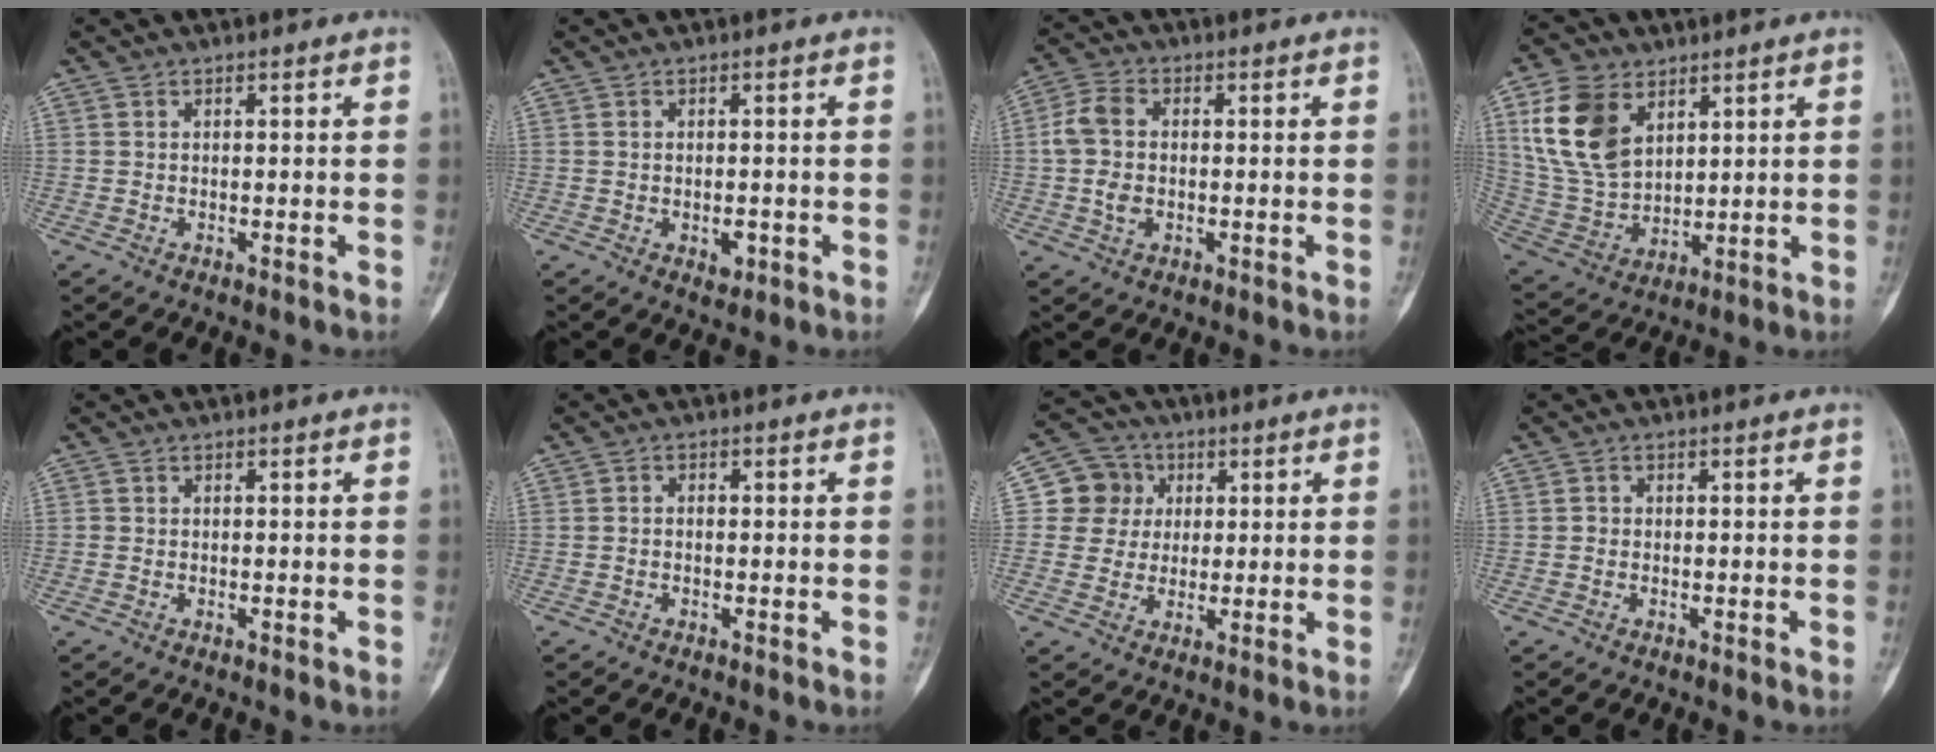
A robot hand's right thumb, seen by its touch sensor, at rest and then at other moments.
{"total": 2.5, "force": [-0.7, 1.5, 1.8], "torque": [-0.015, 0.000, -0.006]}
{"total": 6.7, "force": [-0.2, 4.5, 4.9], "torque": [-0.098, 0.012, -0.008]}
{"total": 15.1, "force": [6.3, 9.8, 9.5], "torque": [-0.172, -0.021, 0.136]}
{"total": 0.0}
{"total": 1.0, "force": [-0.2, 0.7, 0.6], "torque": [-0.003, 0.005, -0.006]}
{"total": 7.7, "force": [1.6, 7.4, 1.4], "torque": [0.017, 0.006, 0.020]}
{"total": 0.9, "force": [-0.1, 0.9, 0.3], "torque": [0.002, 0.003, -0.004]}